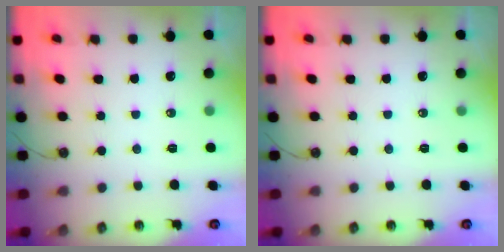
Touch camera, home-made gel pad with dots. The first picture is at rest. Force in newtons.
{"total": 0.7, "press": 0.0, "slide": 0.7}